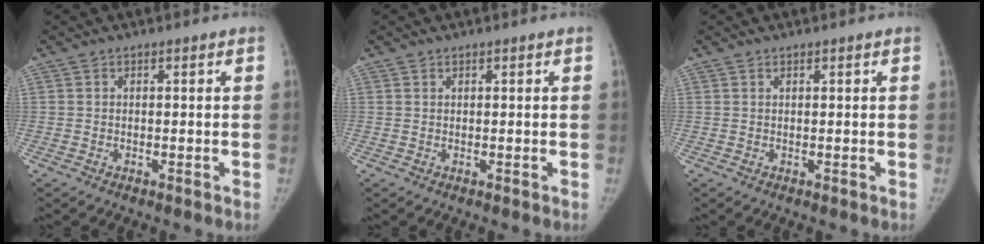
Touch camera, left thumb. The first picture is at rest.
{"total": 0.0}
{"total": 0.0}